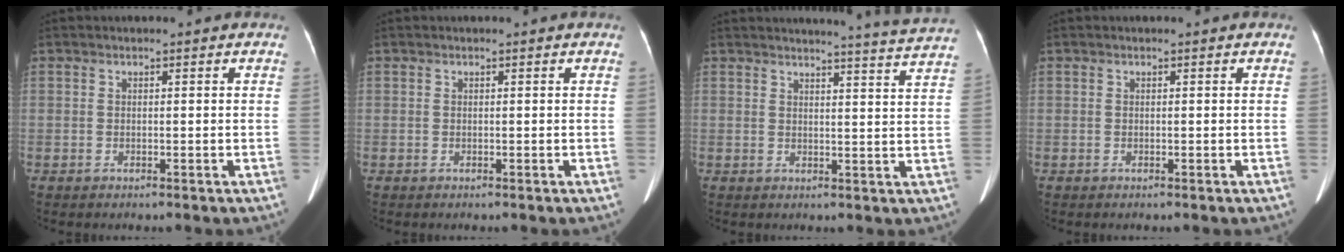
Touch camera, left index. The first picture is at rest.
{"total": 0.0}
{"total": 9.7, "force": [9.3, -2.2, 1.9], "torque": [-0.034, -0.049, 0.096]}
{"total": 0.0}